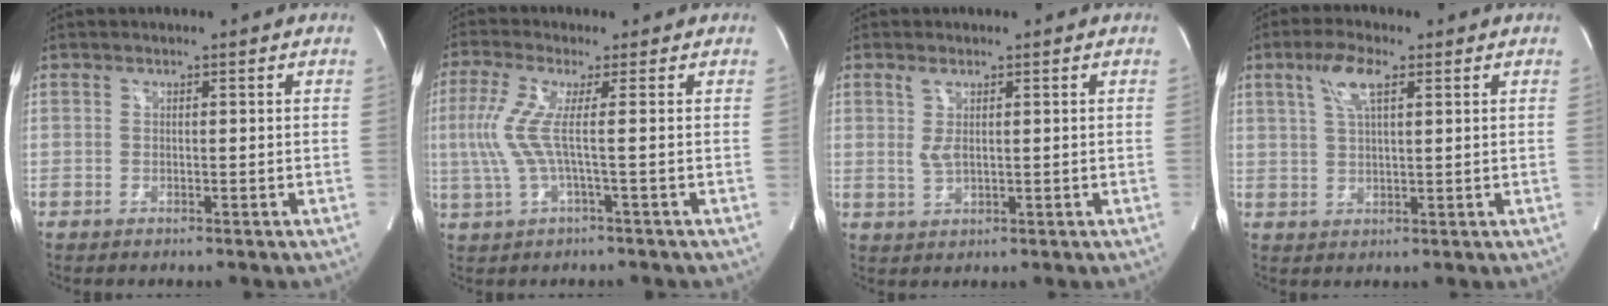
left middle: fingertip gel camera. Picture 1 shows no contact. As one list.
[{"total": 6.0, "force": [0.1, -0.2, 6.0], "torque": [-0.152, 0.003, -0.003]}, {"total": 2.5, "force": [0.7, 0.7, 2.3], "torque": [-0.054, -0.001, 0.022]}, {"total": 5.4, "force": [2.6, 1.2, 4.6], "torque": [-0.097, 0.010, 0.051]}]